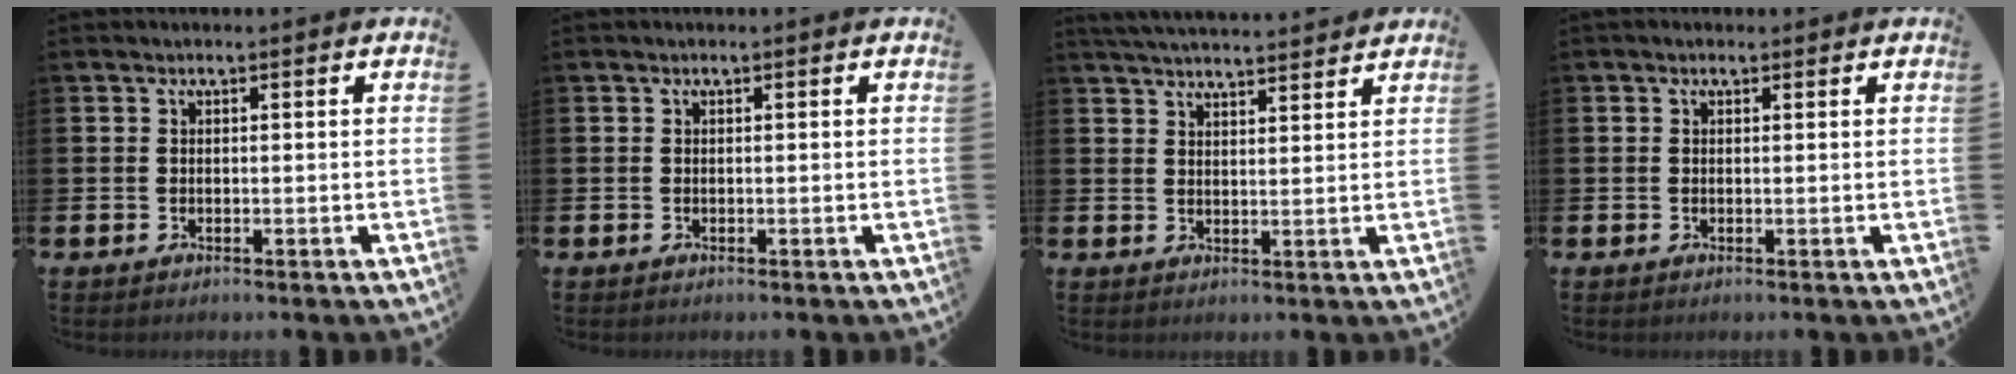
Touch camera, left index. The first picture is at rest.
{"total": 0.0}
{"total": 4.1, "force": [4.1, -0.1, 0.3], "torque": [-0.016, -0.022, 0.075]}
{"total": 0.6, "force": [0.3, 0.4, 0.2], "torque": [0.011, 0.000, 0.001]}